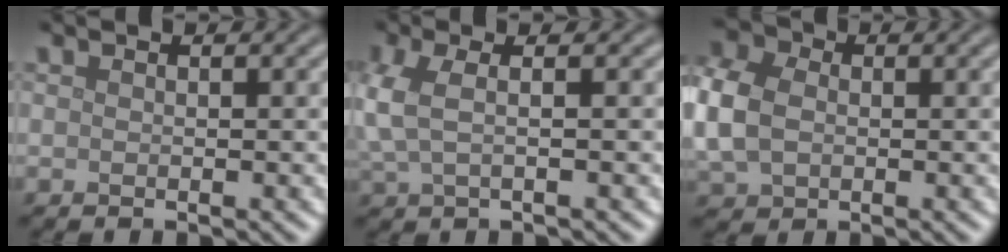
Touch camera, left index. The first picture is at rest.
{"total": 2.8, "force": [0.2, 1.0, 2.6], "torque": [-0.066, 0.007, 0.001]}
{"total": 6.8, "force": [0.1, 5.2, 4.3], "torque": [-0.136, 0.007, 0.004]}